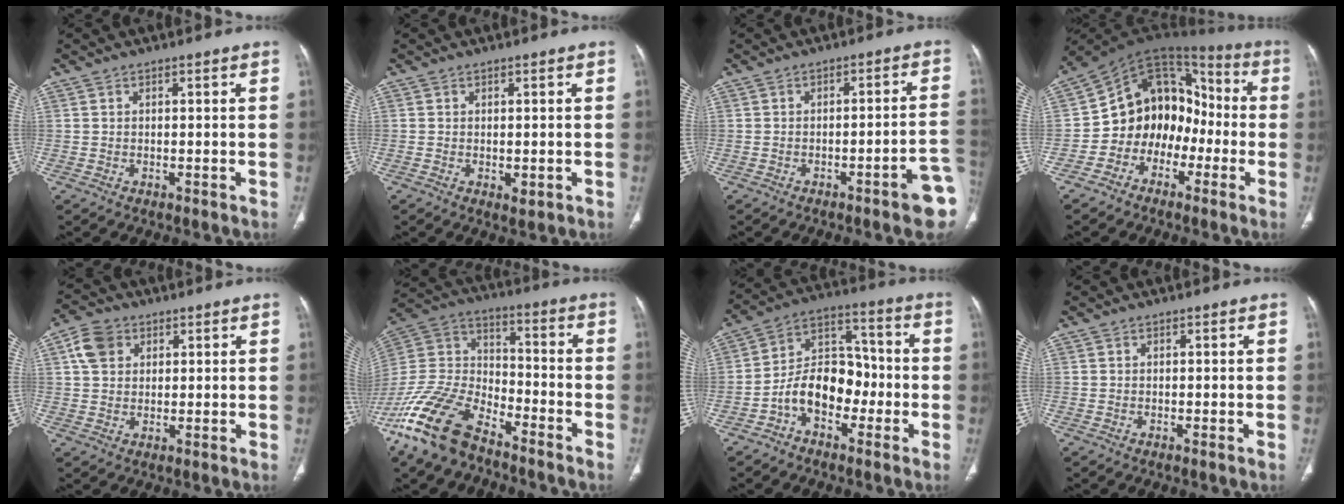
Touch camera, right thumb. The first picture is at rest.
{"total": 1.7, "force": [-0.4, 0.9, 1.4], "torque": [-0.015, -0.003, 0.000]}
{"total": 8.1, "force": [-3.8, 0.9, 7.1], "torque": [-0.074, 0.027, -0.045]}
{"total": 14.6, "force": [-4.1, 11.9, 7.5], "torque": [-0.054, 0.086, -0.081]}
{"total": 6.1, "force": [2.3, 4.7, 3.1], "torque": [-0.043, 0.004, 0.041]}
{"total": 18.3, "force": [-13.0, 8.2, 9.9], "torque": [-0.196, 0.062, -0.250]}
{"total": 11.9, "force": [-4.1, 8.1, 7.7], "torque": [-0.104, 0.054, -0.080]}
{"total": 0.0}